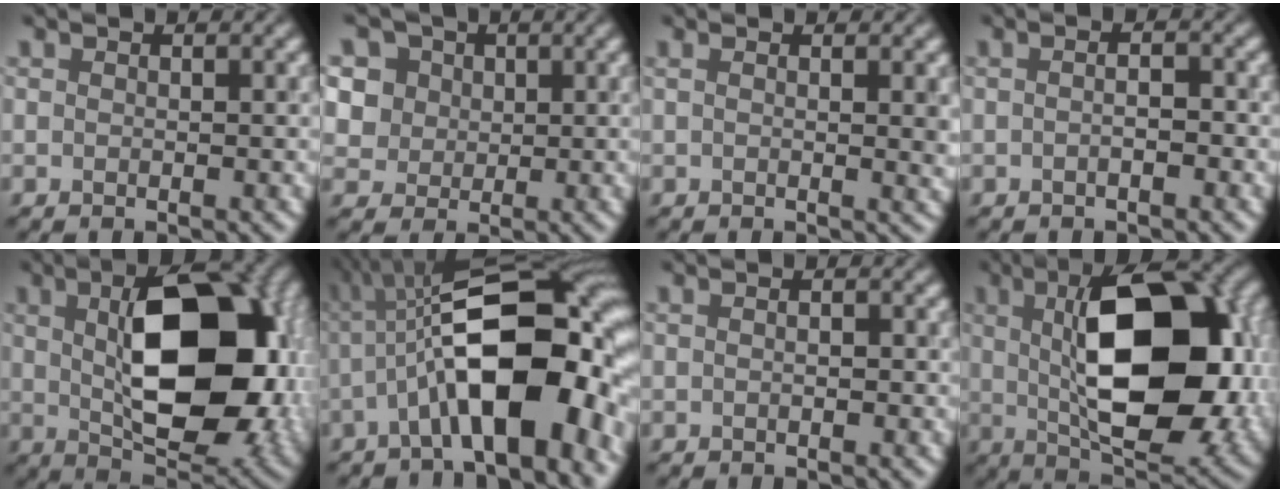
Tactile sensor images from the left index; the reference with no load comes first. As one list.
[{"total": 7.4, "force": [3.4, 5.9, 3.0], "torque": [-0.060, 0.017, 0.039]}, {"total": 2.5, "force": [0.5, 0.5, 2.4], "torque": [-0.031, 0.000, 0.006]}, {"total": 1.8, "force": [-0.3, 0.6, 1.7], "torque": [-0.011, -0.002, -0.018]}, {"total": 13.8, "force": [1.0, 7.1, 11.8], "torque": [-0.179, -0.004, 0.024]}, {"total": 13.3, "force": [-2.1, 5.1, 12.0], "torque": [-0.178, 0.013, -0.041]}, {"total": 1.4, "force": [0.2, 0.6, 1.2], "torque": [-0.010, 0.006, -0.011]}, {"total": 15.2, "force": [1.2, 7.4, 13.2], "torque": [-0.200, 0.000, 0.023]}]